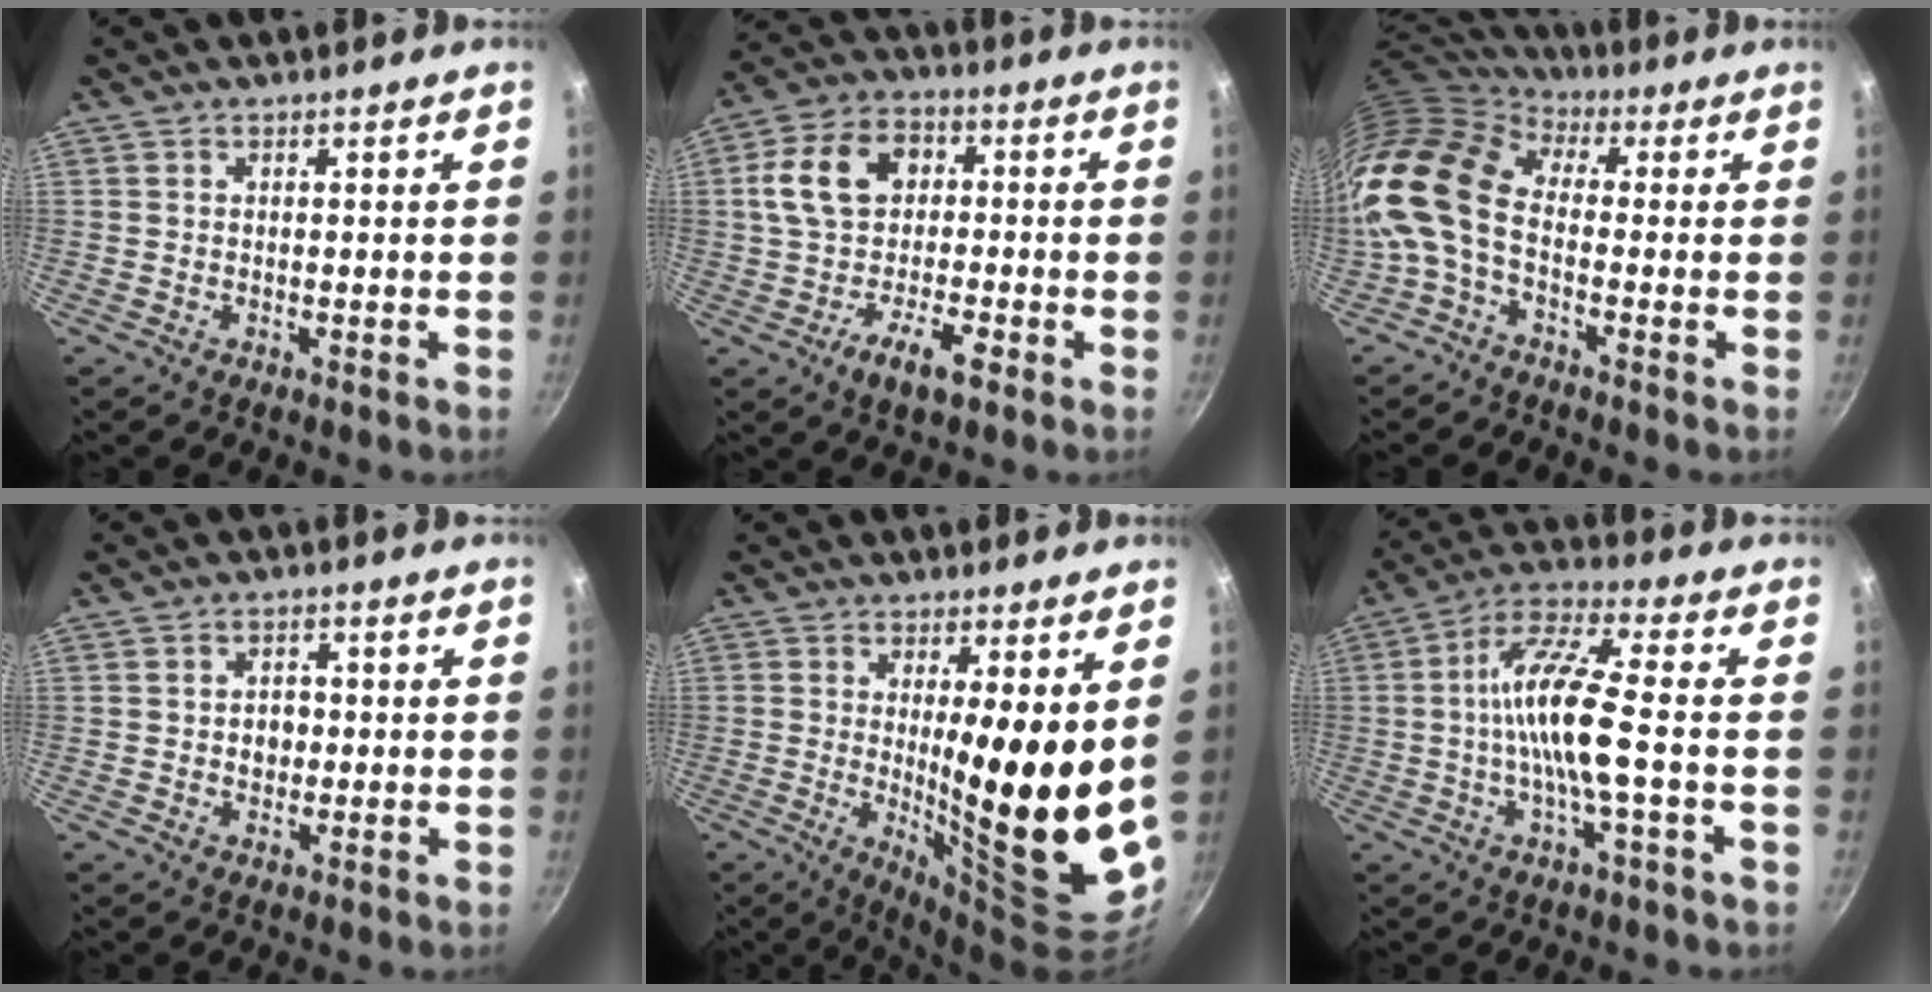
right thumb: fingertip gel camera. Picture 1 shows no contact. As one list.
[{"total": 12.5, "force": [-2.7, 8.1, 9.2], "torque": [-0.141, 0.033, -0.066]}, {"total": 13.4, "force": [-1.9, 8.1, 10.5], "torque": [-0.201, 0.028, -0.060]}, {"total": 3.3, "force": [-0.1, 2.7, 1.9], "torque": [-0.012, 0.002, -0.002]}, {"total": 16.4, "force": [2.0, 3.5, 15.9], "torque": [-0.221, -0.052, 0.038]}, {"total": 12.8, "force": [-1.2, 2.5, 12.5], "torque": [-0.241, 0.027, -0.034]}]